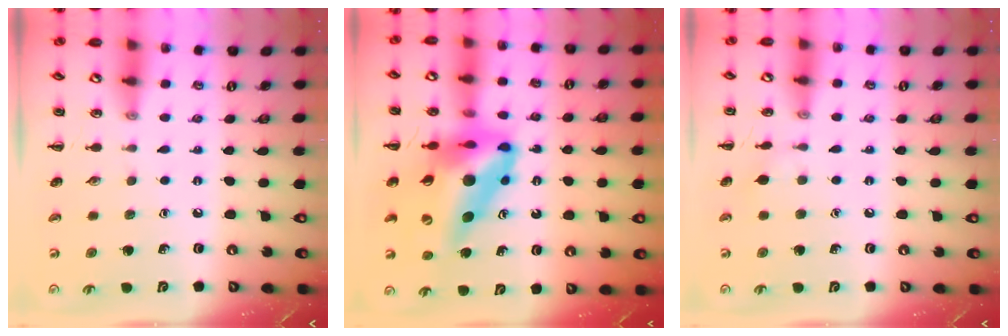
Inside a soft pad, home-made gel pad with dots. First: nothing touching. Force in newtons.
{"total": 17.5, "press": 16.6, "slide": 5.4}
{"total": 4.8, "press": 4.5, "slide": 1.8}